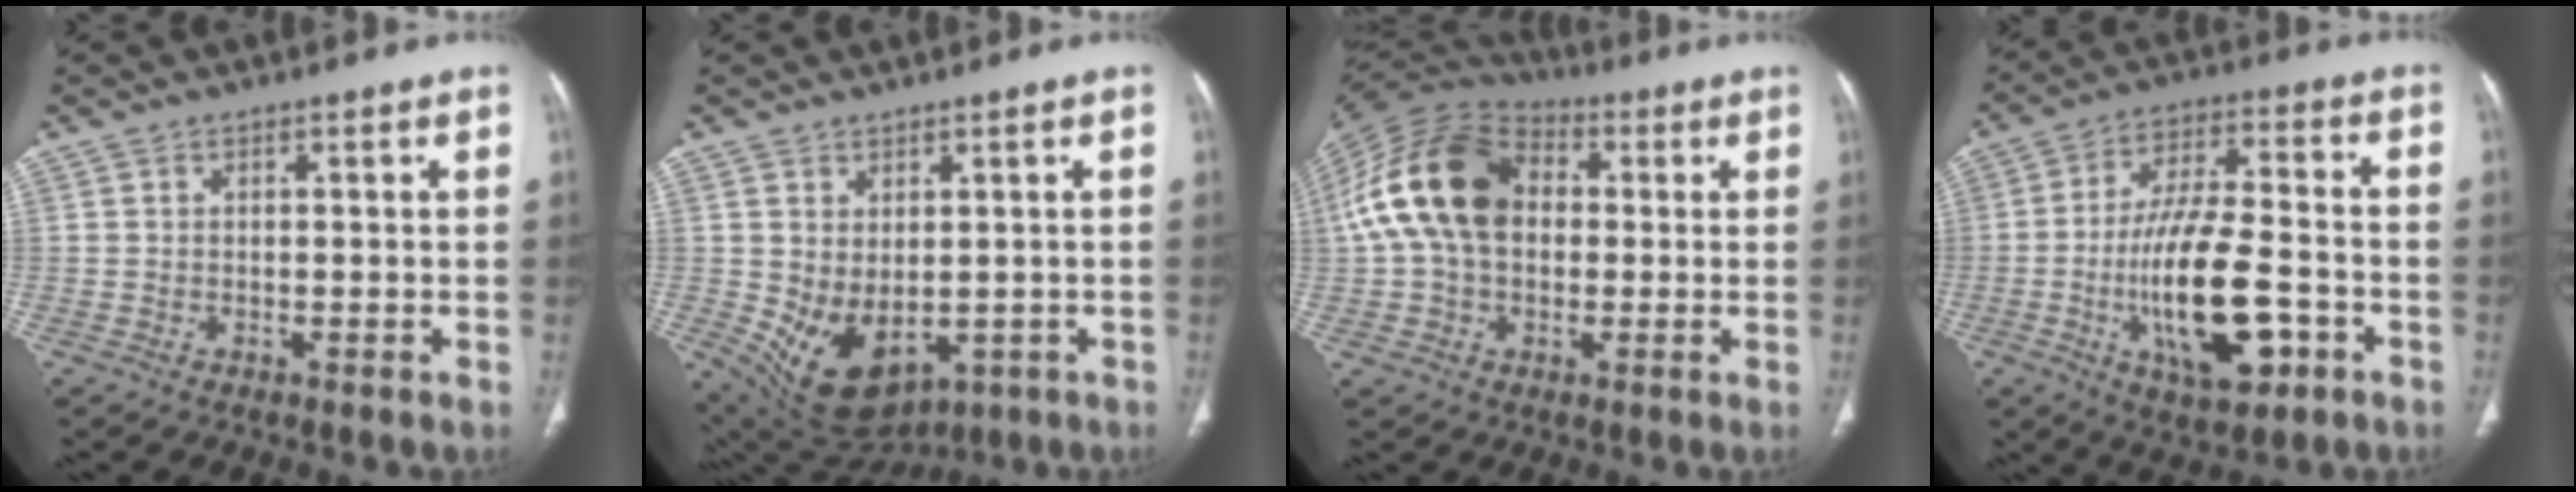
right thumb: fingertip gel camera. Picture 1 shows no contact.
{"total": 11.0, "force": [-1.7, 7.1, 8.2], "torque": [-0.128, -0.005, 0.007]}
{"total": 18.0, "force": [1.8, 12.4, 12.8], "torque": [-0.237, 0.034, 0.024]}
{"total": 18.3, "force": [-5.2, 6.9, 16.2], "torque": [-0.299, 0.025, -0.085]}